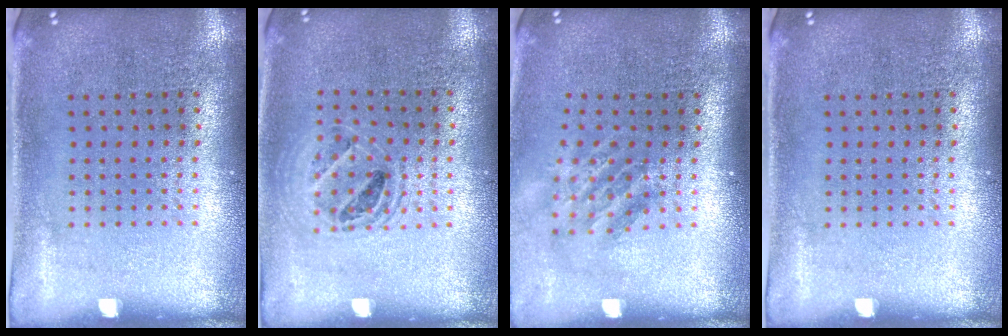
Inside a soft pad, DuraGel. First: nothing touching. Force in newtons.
{"total": 1.4, "press": 1.3, "slide": 0.5}
{"total": 1.7, "press": 1.2, "slide": 1.2}
{"total": 0.0}